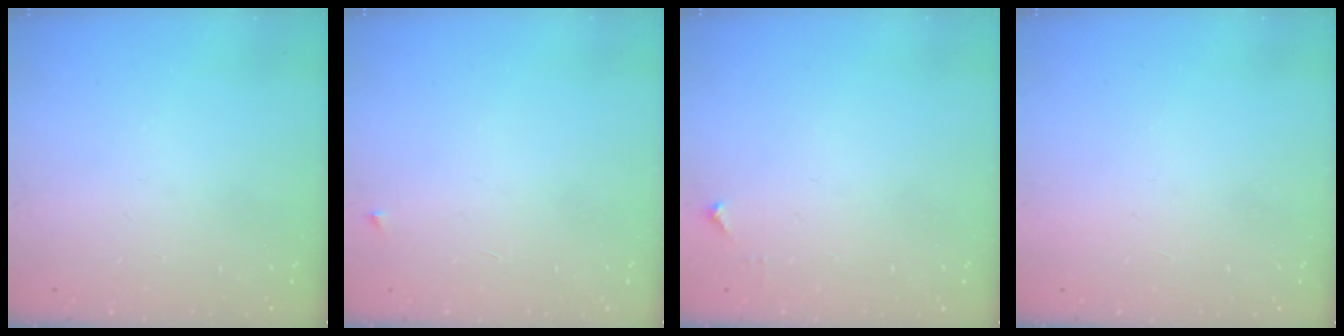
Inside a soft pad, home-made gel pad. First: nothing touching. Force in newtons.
{"total": 2.5, "press": 2.4, "slide": 0.4}
{"total": 3.4, "press": 3.4, "slide": 0.4}
{"total": 1.5, "press": 1.5, "slide": 0.1}